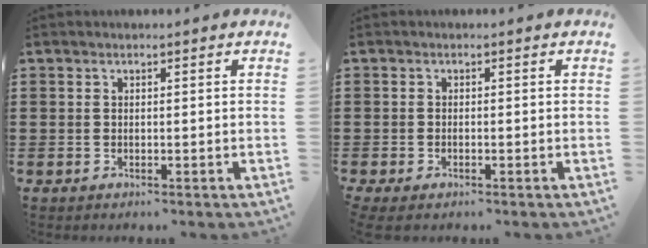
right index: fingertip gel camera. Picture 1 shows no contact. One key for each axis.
{"total": 0.6, "fx": -0.5, "fy": 0.1, "fz": 0.4, "tx": -0.008, "ty": -0.005, "tz": -0.008}